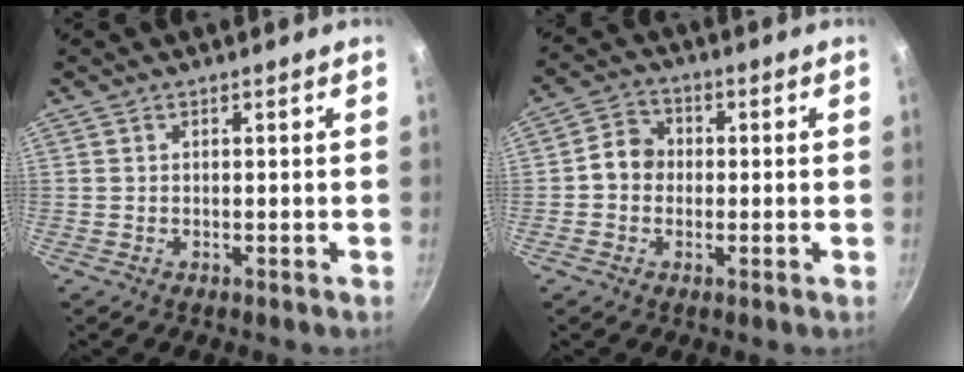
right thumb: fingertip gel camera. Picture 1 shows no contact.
{"total": 5.6, "force": [-0.2, 4.9, 2.7], "torque": [-0.019, 0.015, -0.018]}